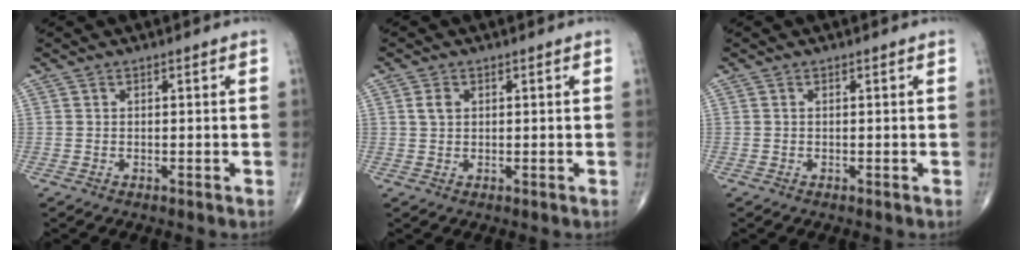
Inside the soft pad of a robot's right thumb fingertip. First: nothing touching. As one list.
[{"total": 2.1, "force": [0.6, 1.5, 1.4], "torque": [-0.025, 0.003, 0.013]}, {"total": 0.0}]